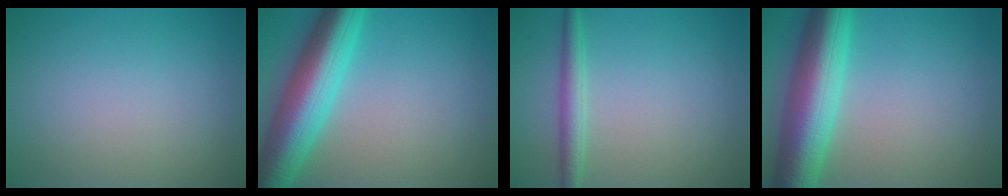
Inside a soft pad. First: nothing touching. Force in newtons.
{"total": 9.4, "press": 9.4, "slide": 0.3}
{"total": 2.3, "press": 2.3, "slide": 0.1}
{"total": 9.3, "press": 9.3, "slide": 0.1}